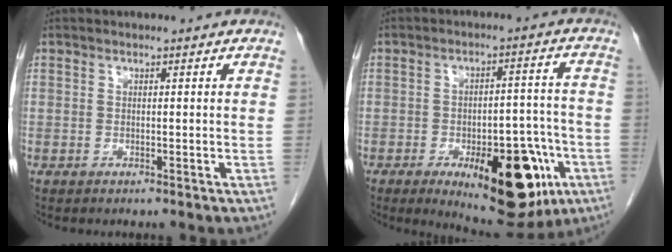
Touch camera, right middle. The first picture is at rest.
{"total": 17.4, "force": [-7.8, 6.7, 14.0], "torque": [-0.150, 0.010, -0.093]}